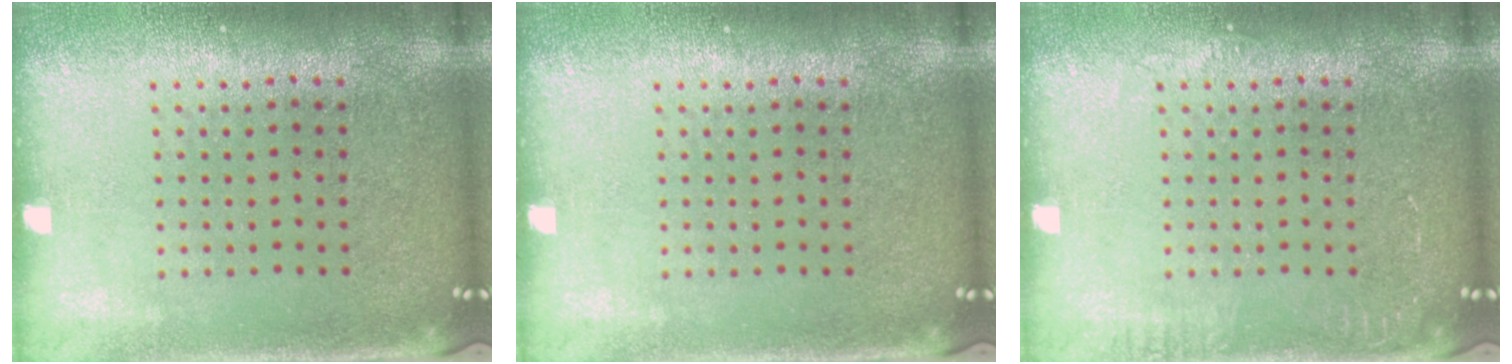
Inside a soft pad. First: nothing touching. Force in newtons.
{"total": 0.0}
{"total": 1.0, "press": 0.9, "slide": 0.1}